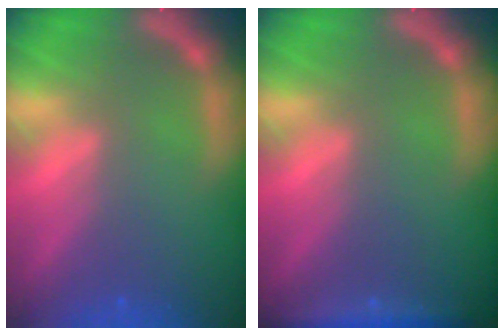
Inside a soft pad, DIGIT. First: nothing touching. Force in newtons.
{"total": 3.0}